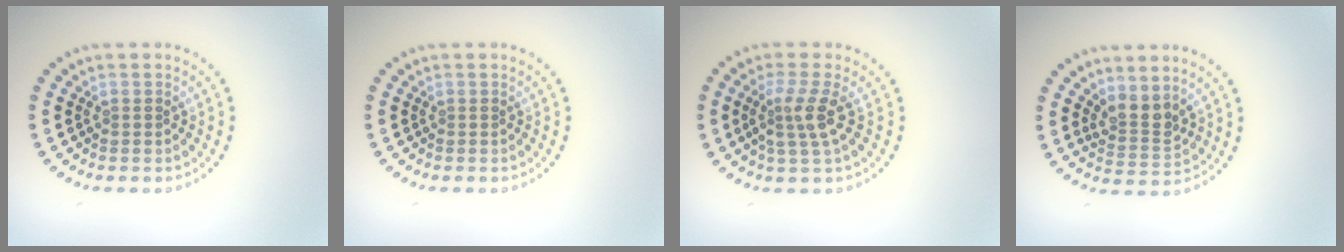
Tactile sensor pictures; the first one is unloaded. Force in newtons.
{"total": 0.0}
{"total": 2.9, "press": 2.3, "slide": 1.8}
{"total": 2.5, "press": 1.8, "slide": 1.7}